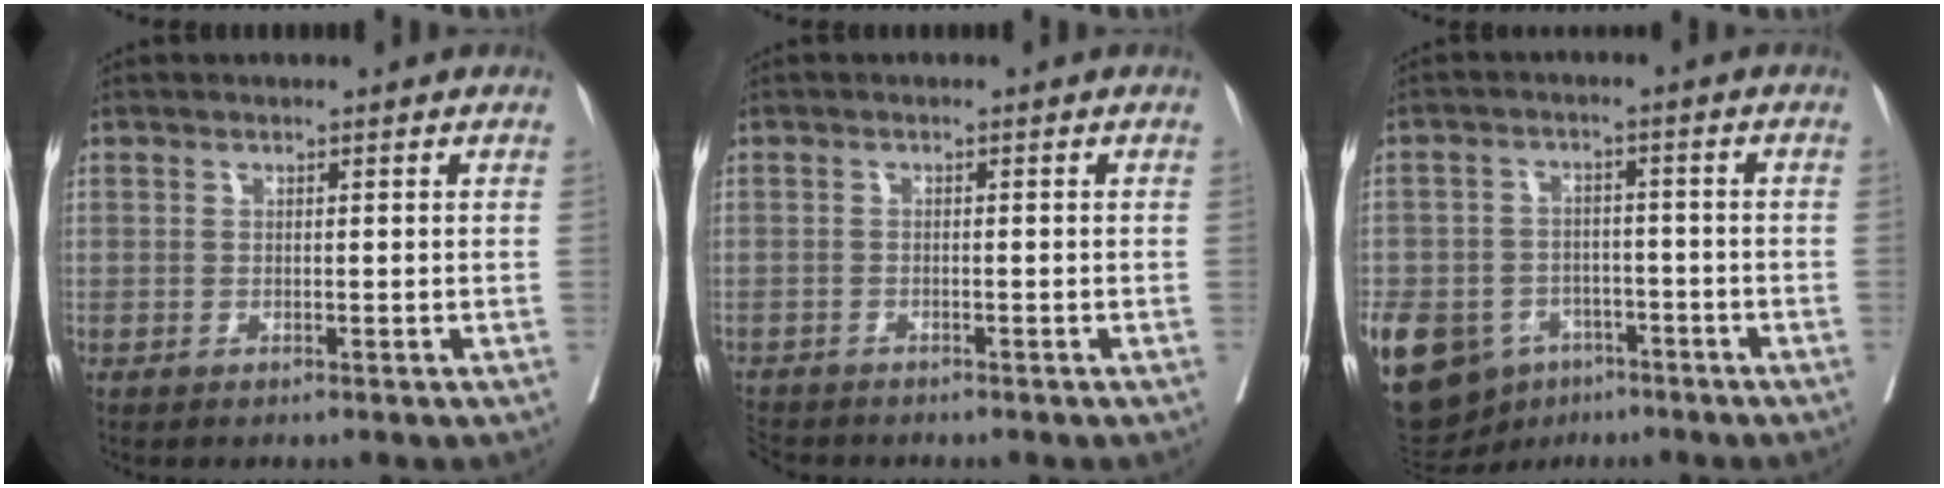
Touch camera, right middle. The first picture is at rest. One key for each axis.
{"total": 3.6, "fx": -3.3, "fy": 1.4, "fz": 0.2, "tx": -0.004, "ty": -0.007, "tz": -0.060}
{"total": 20.5, "fx": -10.2, "fy": 15.1, "fz": 9.3, "tx": -0.257, "ty": -0.004, "tz": -0.148}